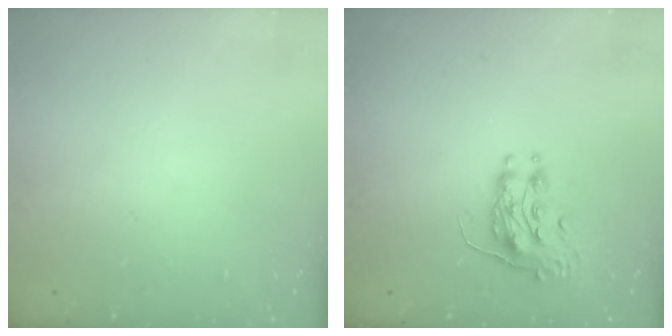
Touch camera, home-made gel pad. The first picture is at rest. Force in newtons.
{"total": 8.6, "press": 8.6, "slide": 0.2}